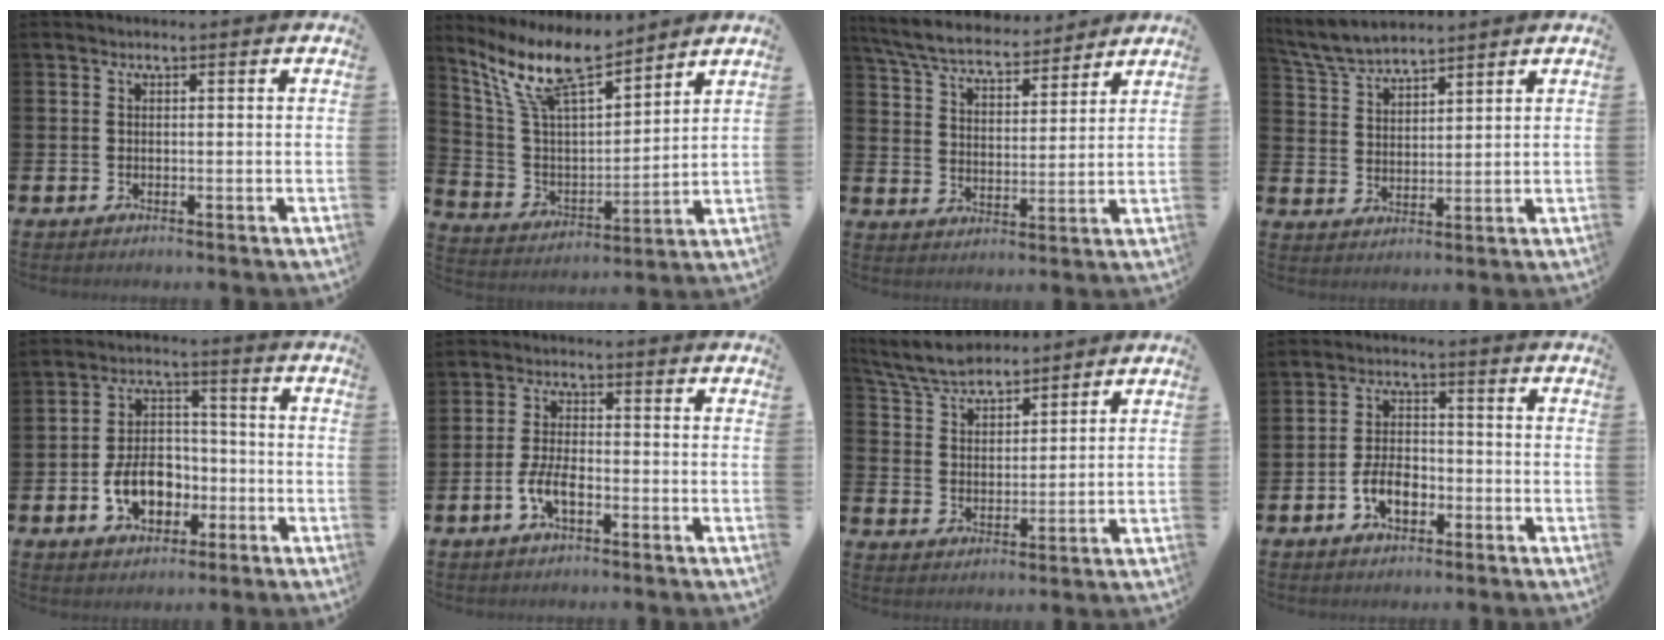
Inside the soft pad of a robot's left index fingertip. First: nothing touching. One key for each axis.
{"total": 10.9, "fx": 9.3, "fy": 2.3, "fz": 5.1, "tx": -0.142, "ty": -0.045, "tz": 0.167}
{"total": 7.2, "fx": 6.7, "fy": 1.5, "fz": 2.0, "tx": -0.073, "ty": -0.035, "tz": 0.120}
{"total": 5.9, "fx": 5.7, "fy": 0.9, "fz": 1.3, "tx": -0.052, "ty": -0.018, "tz": 0.107}
{"total": 7.6, "fx": -2.6, "fy": 5.4, "fz": 4.7, "tx": -0.088, "ty": 0.013, "tz": -0.052}
{"total": 4.1, "fx": -1.7, "fy": 1.6, "fz": 3.4, "tx": -0.079, "ty": 0.006, "tz": -0.033}
{"total": 6.8, "fx": 6.4, "fy": 1.7, "fz": 1.6, "tx": -0.062, "ty": -0.023, "tz": 0.117}
{"total": 4.9, "fx": -2.1, "fy": 2.8, "fz": 3.4, "tx": -0.057, "ty": 0.003, "tz": -0.043}